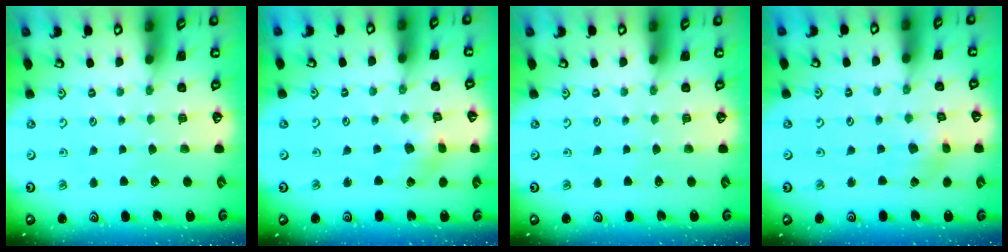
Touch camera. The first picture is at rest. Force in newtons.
{"total": 2.5, "press": 2.4, "slide": 0.5}
{"total": 0.0}
{"total": 3.7, "press": 3.7, "slide": 0.3}